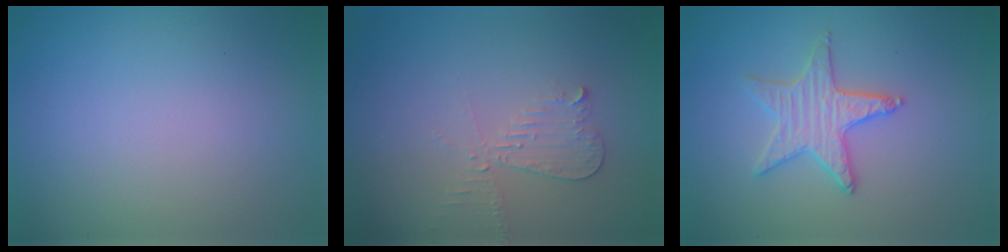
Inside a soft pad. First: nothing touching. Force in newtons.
{"total": 2.1, "press": 2.1, "slide": 0.1}
{"total": 3.0, "press": 3.0, "slide": 0.5}